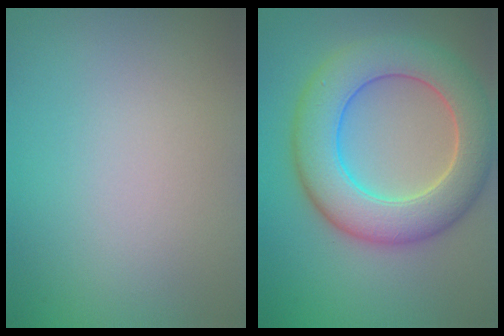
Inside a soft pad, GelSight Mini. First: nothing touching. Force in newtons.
{"total": 8.7, "press": 8.7, "slide": 0.9}